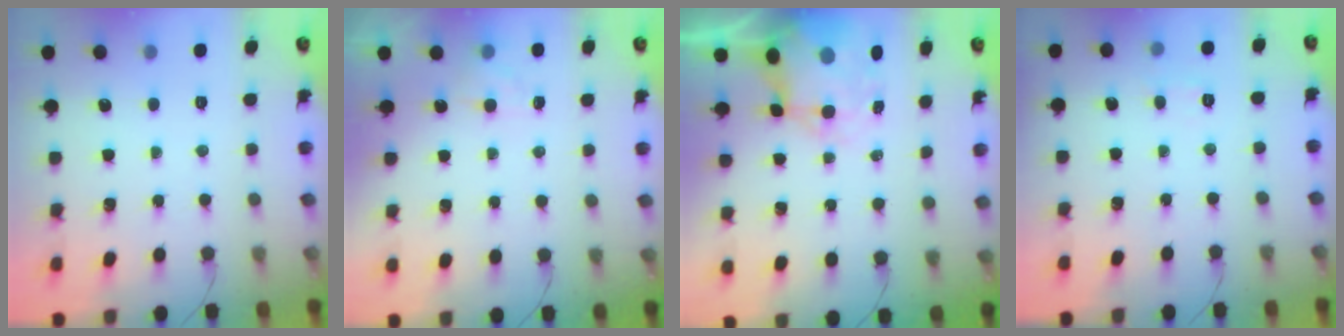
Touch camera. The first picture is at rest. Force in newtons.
{"total": 4.0, "press": 3.8, "slide": 1.1}
{"total": 8.9, "press": 8.6, "slide": 2.2}
{"total": 4.3, "press": 4.1, "slide": 1.0}